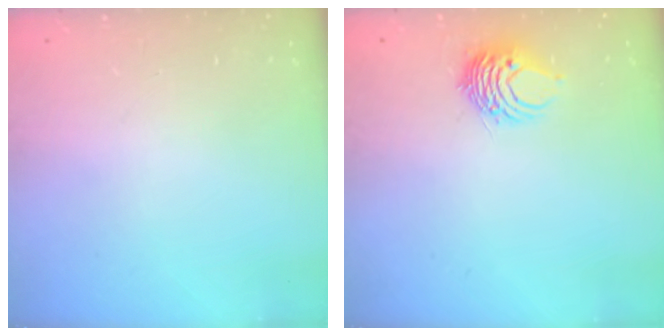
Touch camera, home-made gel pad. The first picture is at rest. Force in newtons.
{"total": 7.0, "press": 7.0, "slide": 0.8}